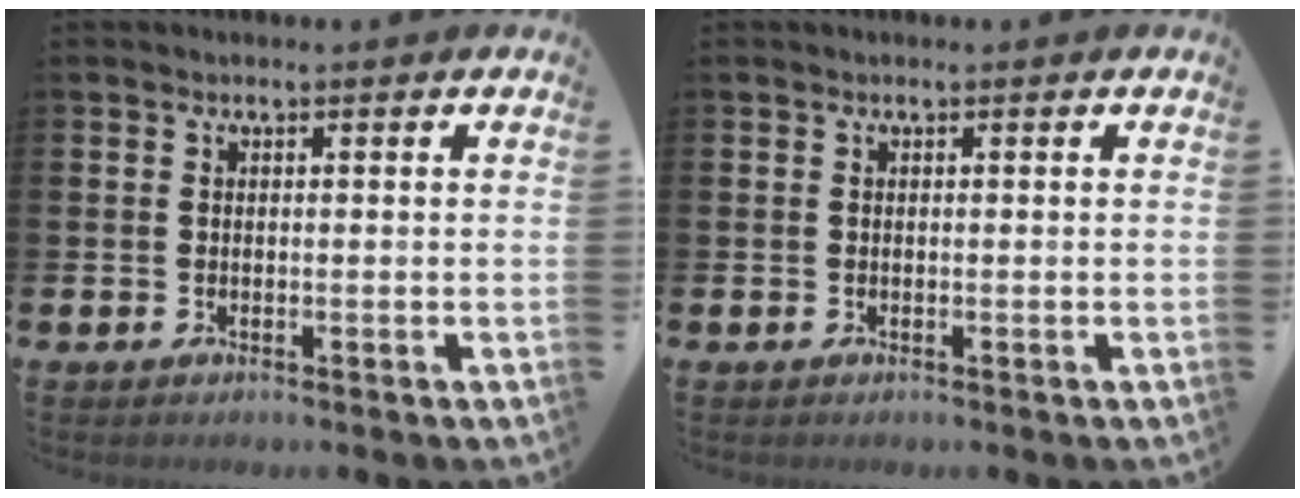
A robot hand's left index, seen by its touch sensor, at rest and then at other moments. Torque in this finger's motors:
{"motor_torque": [0.00, 0.00, 0.00, 0.00]}